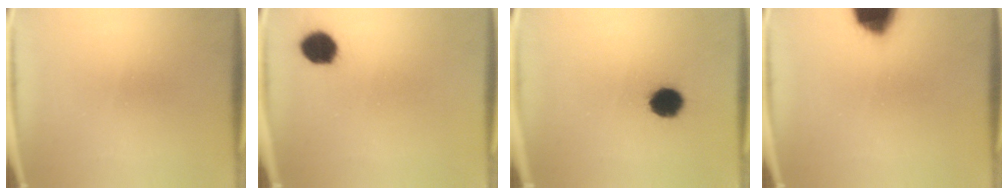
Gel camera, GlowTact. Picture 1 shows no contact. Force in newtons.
{"total": 6.1}
{"total": 7.5}
{"total": 17.6}